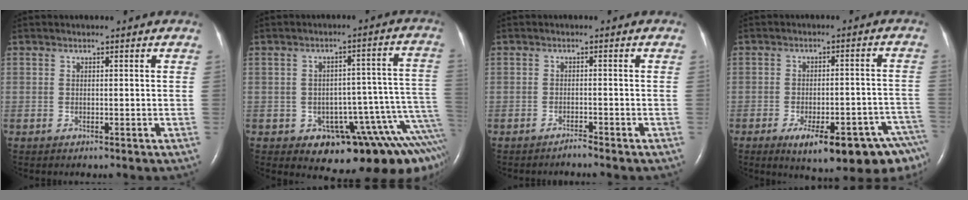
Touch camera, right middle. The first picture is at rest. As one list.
[{"total": 14.1, "force": [-7.8, 4.8, 10.7], "torque": [-0.055, 0.056, -0.093]}, {"total": 1.1, "force": [-1.1, -0.1, 0.2], "torque": [-0.004, -0.001, -0.017]}, {"total": 16.6, "force": [-11.3, 3.5, 11.7], "torque": [-0.092, 0.020, -0.146]}]